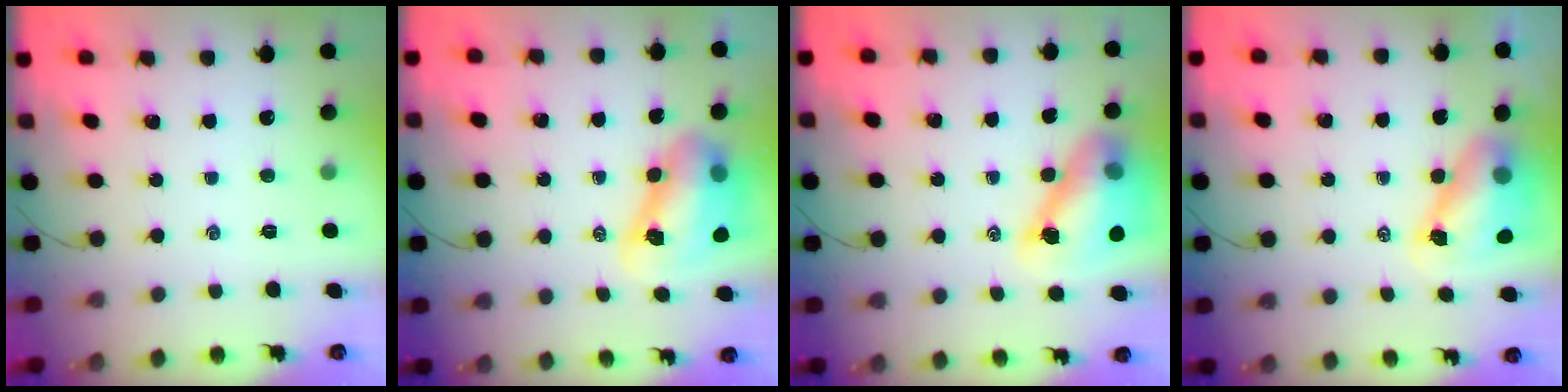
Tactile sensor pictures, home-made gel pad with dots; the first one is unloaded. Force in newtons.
{"total": 10.7, "press": 10.3, "slide": 2.9}
{"total": 13.6, "press": 13.0, "slide": 3.9}
{"total": 8.2, "press": 8.0, "slide": 1.5}